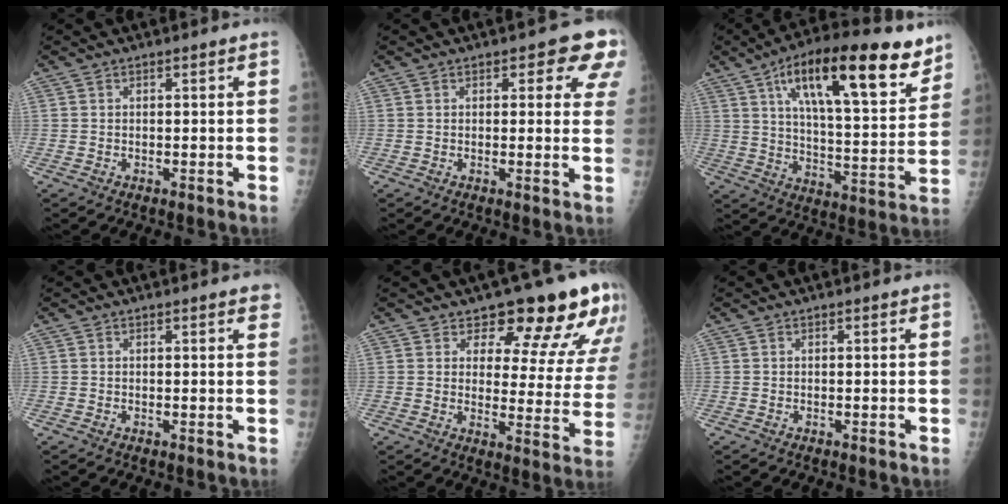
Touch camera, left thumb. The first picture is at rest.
{"total": 7.1, "force": [3.9, 3.5, 4.7], "torque": [-0.008, -0.012, 0.031]}
{"total": 24.3, "force": [13.3, 8.1, 18.6], "torque": [-0.257, -0.033, 0.211]}
{"total": 1.9, "force": [1.3, 0.5, 1.3], "torque": [-0.008, 0.001, 0.012]}
{"total": 15.7, "force": [12.6, 6.3, 6.7], "torque": [-0.022, -0.084, 0.140]}
{"total": 0.0}